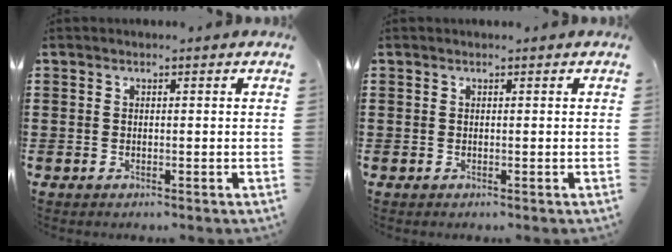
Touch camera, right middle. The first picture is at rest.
{"total": 0.0}